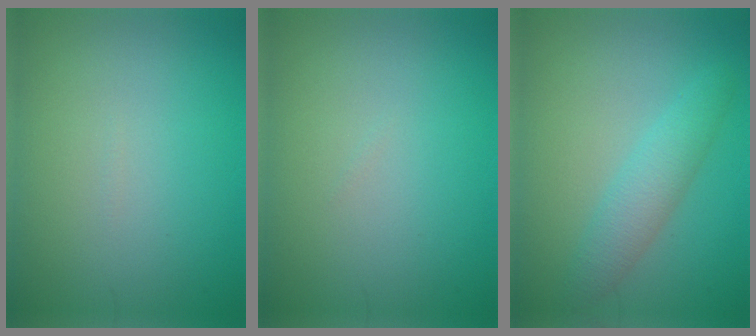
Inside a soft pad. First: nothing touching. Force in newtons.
{"total": 0.0}
{"total": 3.1, "press": 3.0, "slide": 0.1}